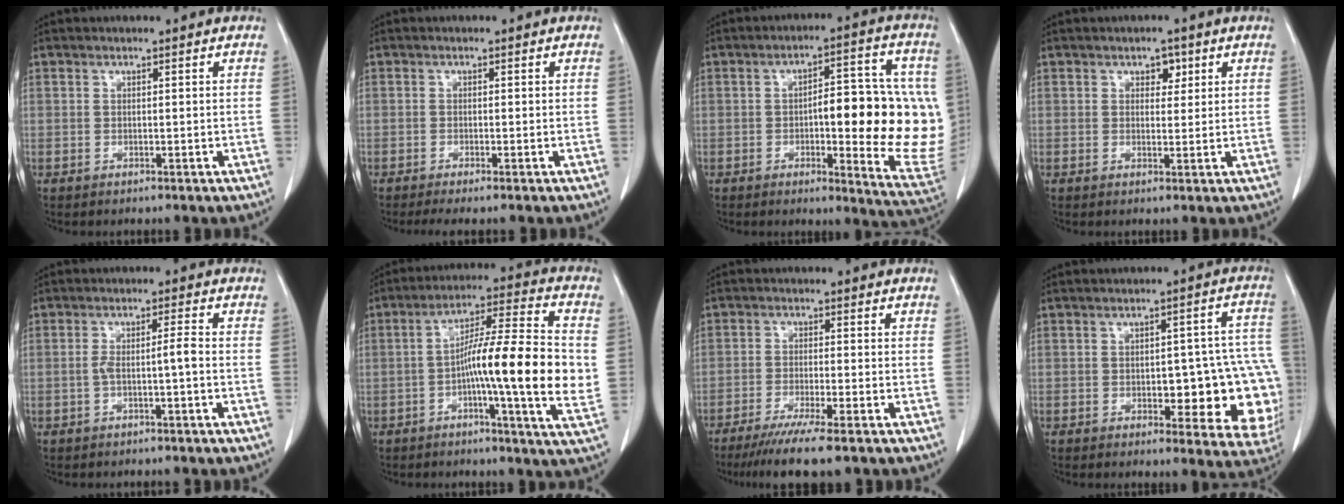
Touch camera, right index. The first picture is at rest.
{"total": 2.0, "force": [-1.5, -0.2, 1.3], "torque": [-0.021, -0.003, -0.027]}
{"total": 18.2, "force": [-0.6, 4.4, 17.6], "torque": [-0.177, 0.017, 0.004]}
{"total": 2.3, "force": [1.1, 1.5, 1.3], "torque": [-0.013, 0.002, 0.015]}
{"total": 3.0, "force": [-1.0, -0.2, 2.8], "torque": [-0.051, 0.012, -0.014]}
{"total": 16.6, "force": [-1.7, 0.3, 16.5], "torque": [-0.261, 0.003, -0.038]}
{"total": 8.6, "force": [-6.5, -0.3, 5.7], "torque": [-0.086, -0.021, -0.103]}
{"total": 15.4, "force": [-2.9, 5.9, 14.0], "torque": [-0.110, 0.029, -0.021]}